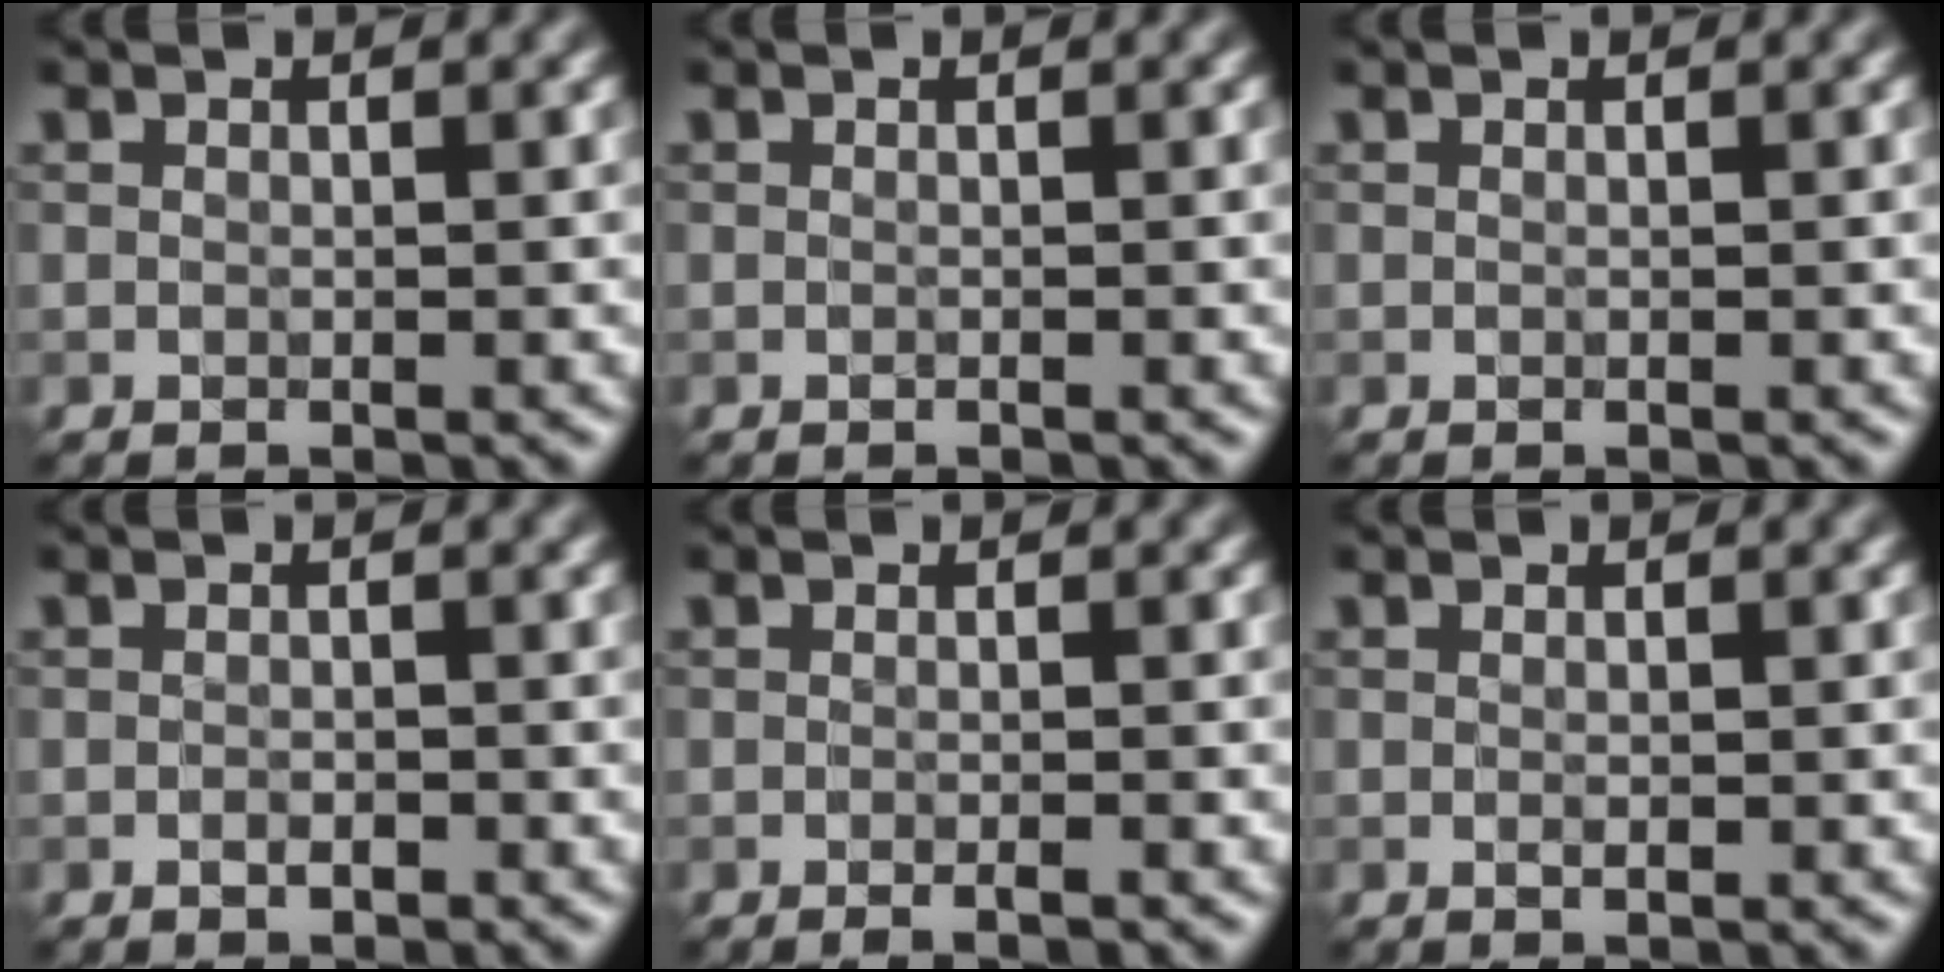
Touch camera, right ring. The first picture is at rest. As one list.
[{"total": 0.0}, {"total": 0.0}, {"total": 0.9, "force": [-0.5, 0.5, 0.6], "torque": [-0.010, 0.000, -0.008]}, {"total": 1.1, "force": [-0.5, 0.2, 1.0], "torque": [-0.011, -0.003, -0.009]}, {"total": 0.6, "force": [0.0, 0.3, 0.5], "torque": [-0.010, -0.002, 0.001]}]